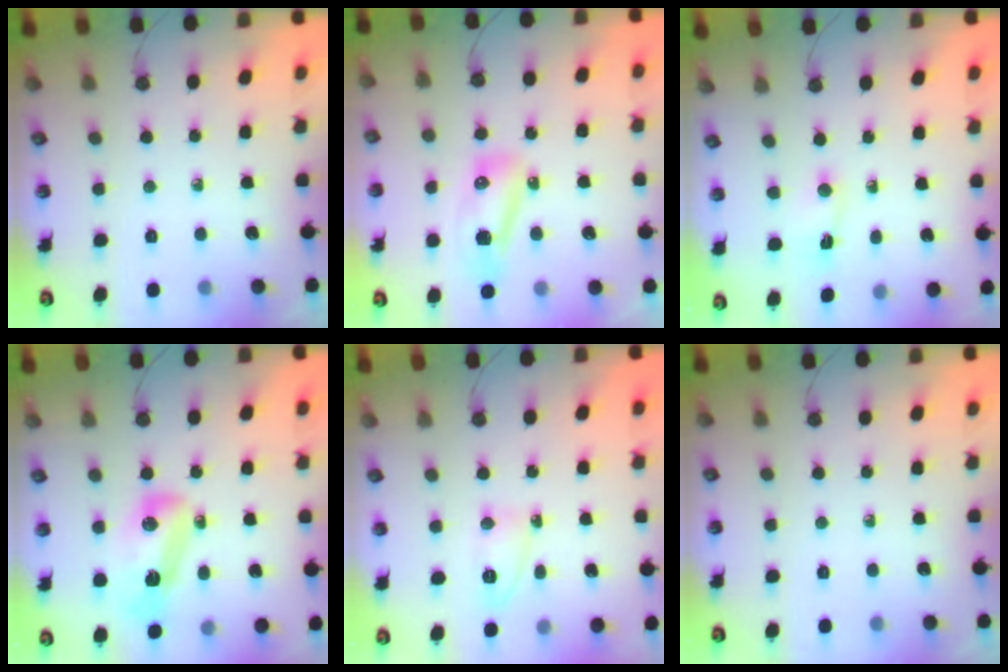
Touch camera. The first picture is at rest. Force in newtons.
{"total": 26.1, "press": 13.3, "slide": 22.5}
{"total": 1.1, "press": 1.0, "slide": 0.4}
{"total": 9.2, "press": 9.2, "slide": 0.6}
{"total": 5.1, "press": 5.1, "slide": 0.7}
{"total": 0.0}